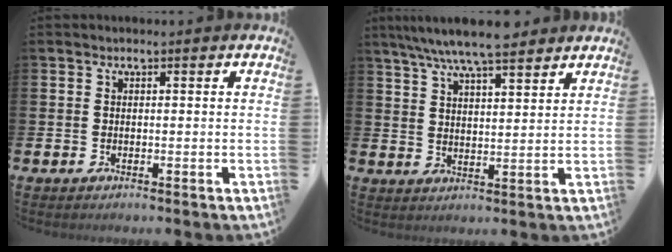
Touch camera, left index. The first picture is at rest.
{"total": 7.5, "force": [6.9, 0.8, 2.9], "torque": [-0.081, -0.018, 0.128]}